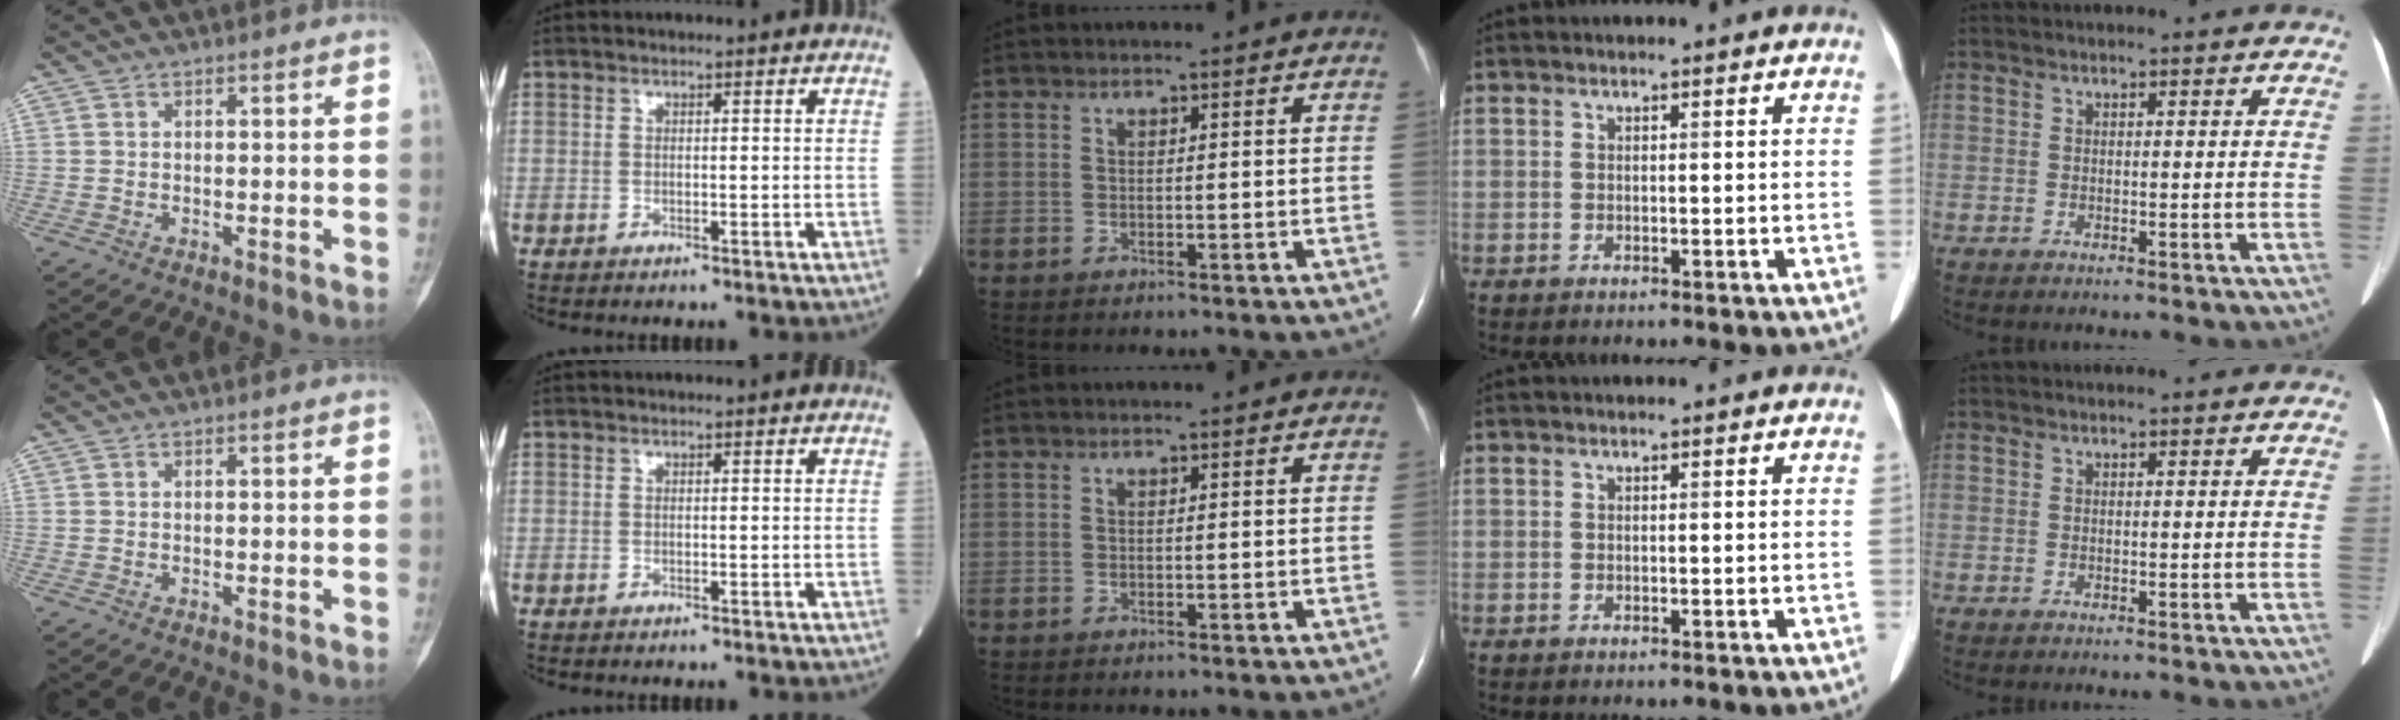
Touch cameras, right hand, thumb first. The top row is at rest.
{}